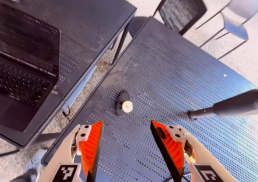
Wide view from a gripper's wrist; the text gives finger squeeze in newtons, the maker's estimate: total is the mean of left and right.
{"total": 0.0}